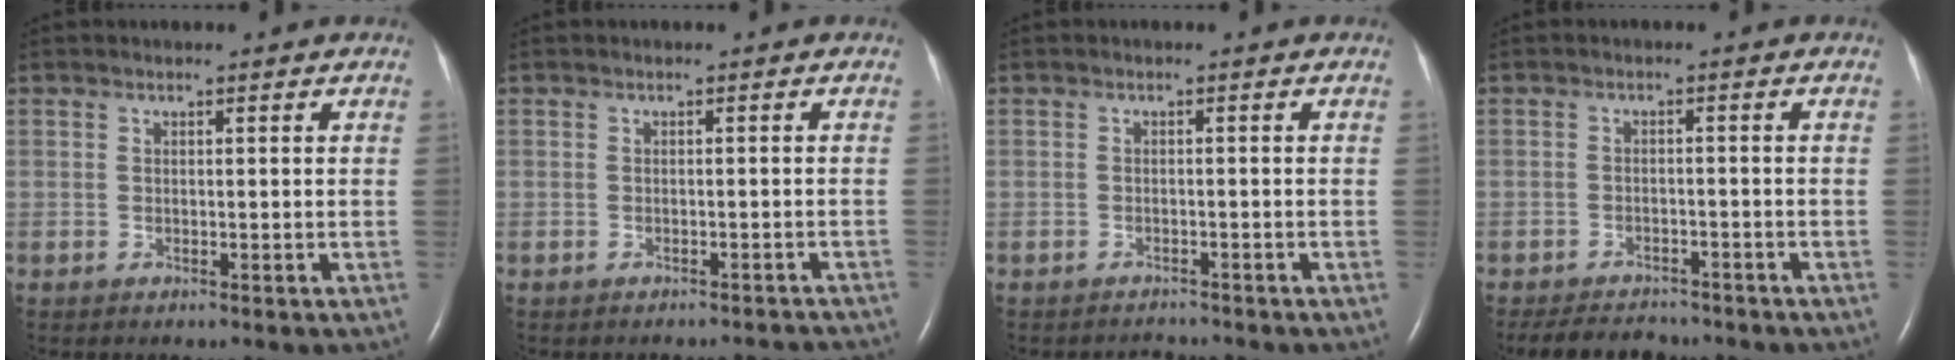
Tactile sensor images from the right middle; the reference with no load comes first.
{"total": 4.6, "force": [-4.4, 1.0, 0.6], "torque": [-0.006, -0.003, -0.042]}
{"total": 1.6, "force": [-1.5, 0.2, -0.5], "torque": [0.004, -0.009, -0.022]}
{"total": 8.0, "force": [-7.3, 2.7, 2.1], "torque": [-0.038, -0.008, -0.100]}